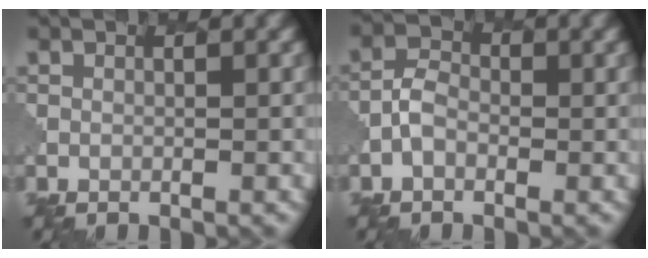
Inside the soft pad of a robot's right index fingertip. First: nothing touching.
{"total": 1.7, "force": [-0.8, 1.3, 0.9], "torque": [-0.017, 0.007, -0.019]}